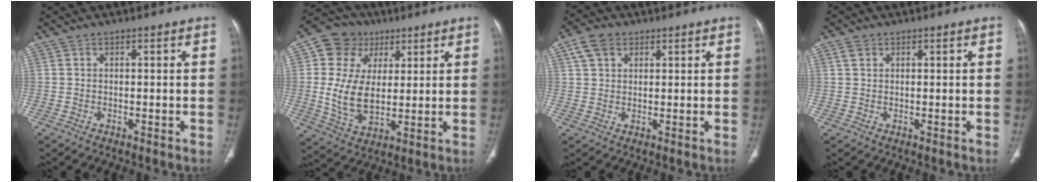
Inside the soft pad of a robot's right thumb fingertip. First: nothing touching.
{"total": 14.8, "force": [3.2, 11.4, 8.8], "torque": [-0.143, -0.005, 0.061]}
{"total": 5.3, "force": [2.6, 3.7, 2.8], "torque": [-0.044, 0.003, 0.052]}
{"total": 1.8, "force": [0.9, 1.3, 0.9], "torque": [-0.017, 0.002, 0.019]}